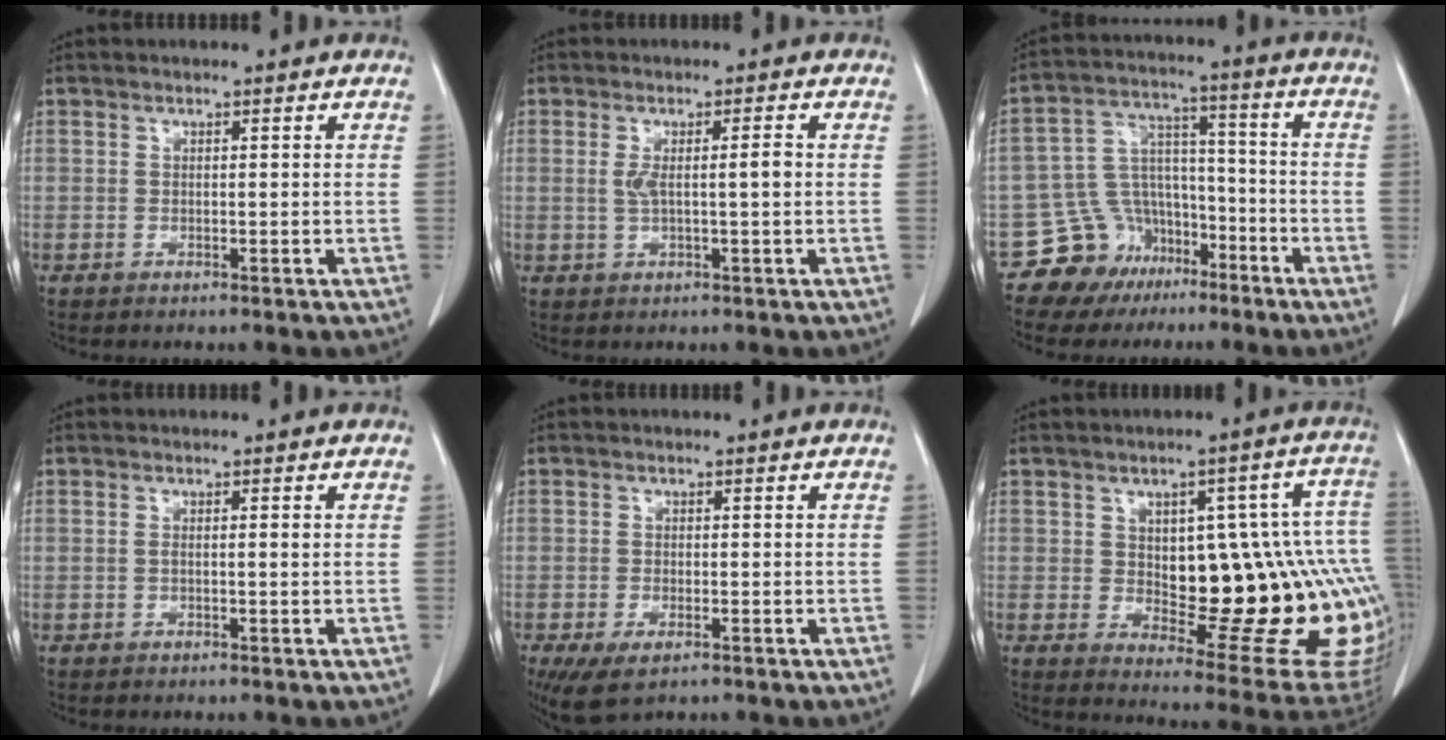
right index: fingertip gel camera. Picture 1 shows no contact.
{"total": 3.6, "force": [0.3, 0.2, 3.6], "torque": [-0.065, 0.008, 0.010]}
{"total": 10.9, "force": [-7.1, 8.1, 1.1], "torque": [-0.017, 0.070, -0.113]}
{"total": 1.0, "force": [0.2, 0.2, 1.0], "torque": [-0.015, 0.002, 0.007]}
{"total": 5.0, "force": [-3.0, 2.2, 3.4], "torque": [-0.062, -0.010, -0.046]}
{"total": 24.5, "force": [-2.0, 8.5, 22.9], "torque": [-0.202, 0.035, 0.006]}